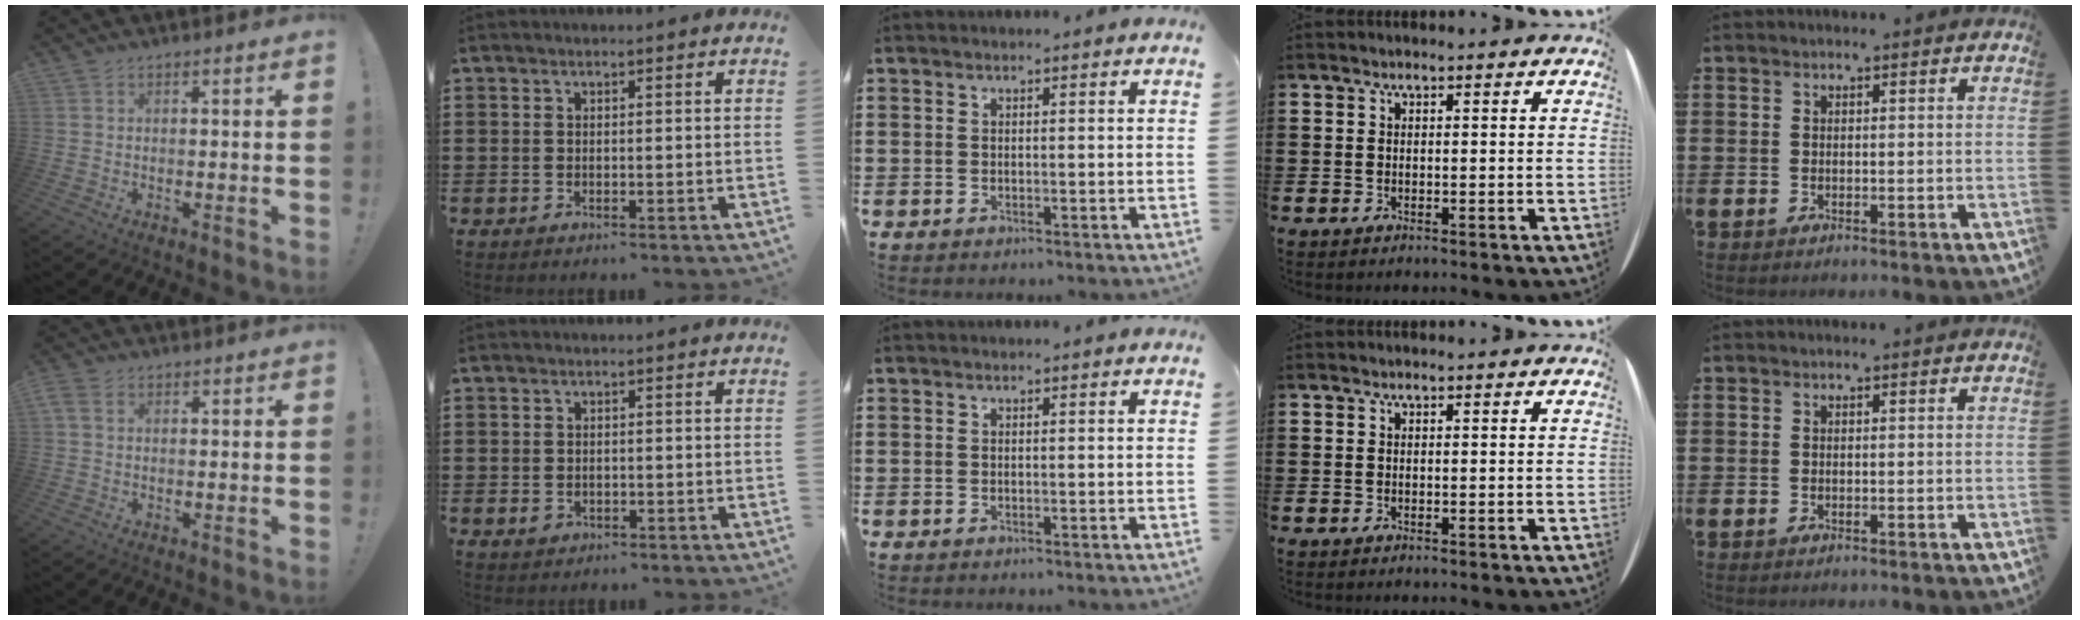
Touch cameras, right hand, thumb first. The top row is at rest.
{"thumb": {"total": 2.8, "force": [0.9, 1.9, 1.9], "torque": [-0.031, 0.004, 0.017]}, "index": {"total": 1.0, "force": [-0.3, 0.8, 0.5], "torque": [-0.013, 0.002, -0.006]}}